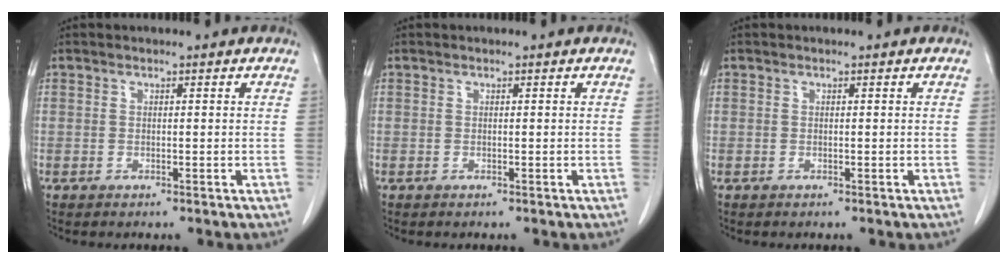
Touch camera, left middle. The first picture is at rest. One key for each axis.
{"total": 0.0}
{"total": 0.0}